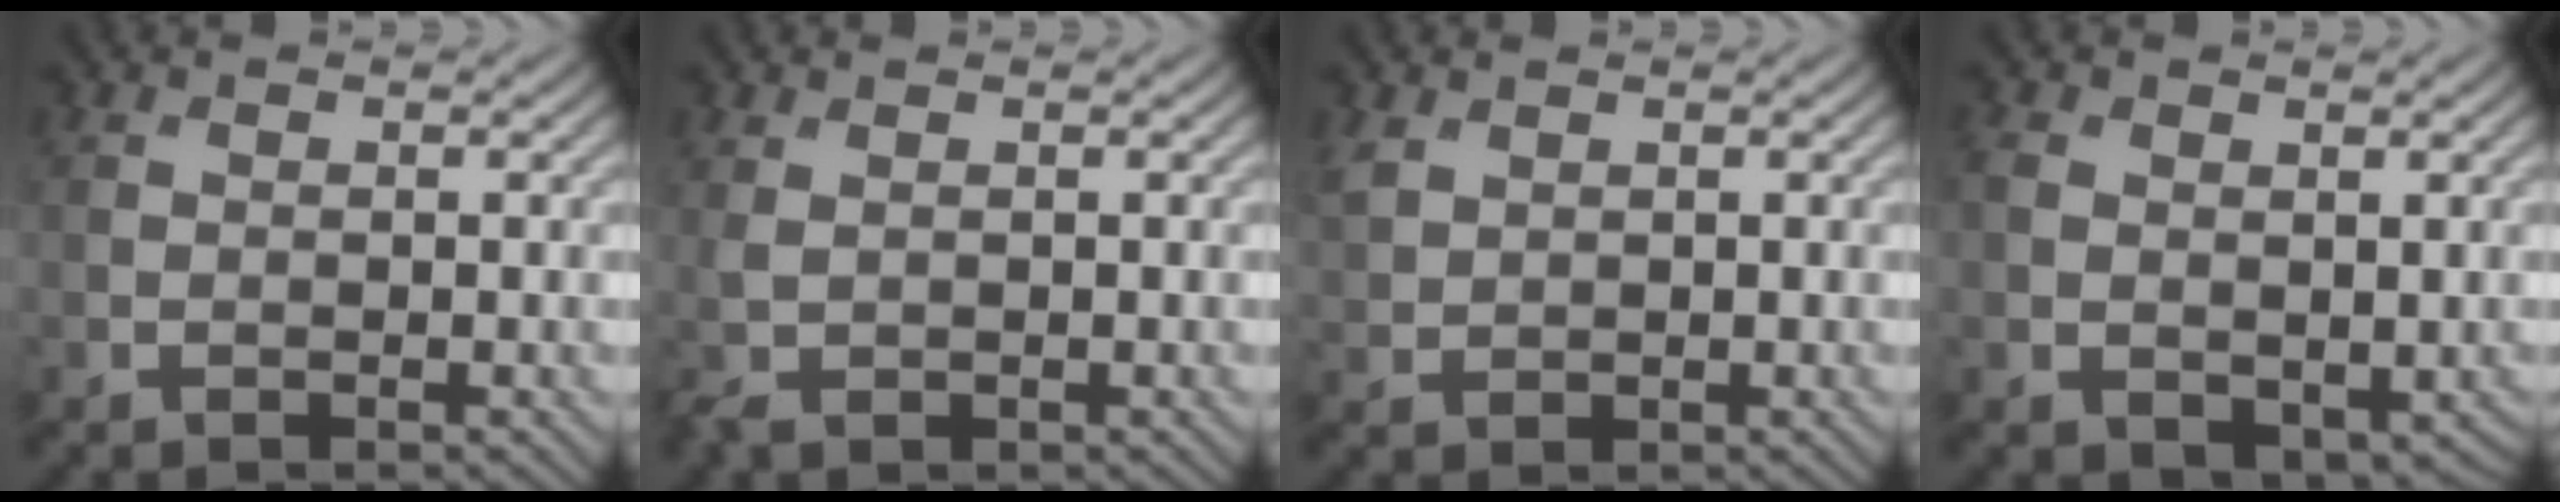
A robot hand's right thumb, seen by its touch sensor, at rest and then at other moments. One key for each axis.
{"total": 1.4, "fx": 0.1, "fy": 0.8, "fz": 1.1, "tx": -0.038, "ty": -0.003, "tz": 0.004}
{"total": 2.2, "fx": 1.3, "fy": 1.5, "fz": 1.0, "tx": -0.031, "ty": 0.001, "tz": 0.032}
{"total": 4.3, "fx": 0.4, "fy": 3.3, "fz": 2.7, "tx": -0.070, "ty": -0.012, "tz": 0.012}